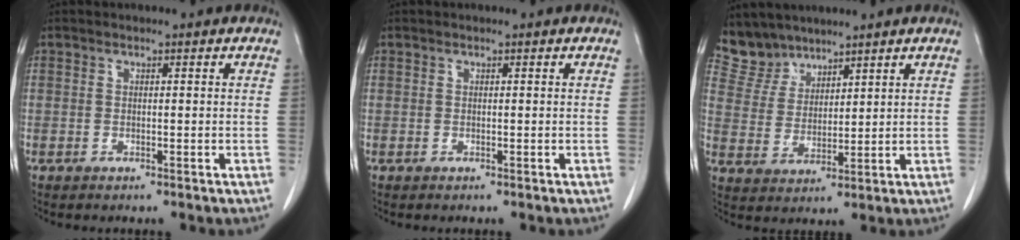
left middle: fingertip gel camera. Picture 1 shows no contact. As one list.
[{"total": 0.0}, {"total": 5.7, "force": [5.3, 2.2, -0.1], "torque": [-0.003, 0.006, 0.119]}]